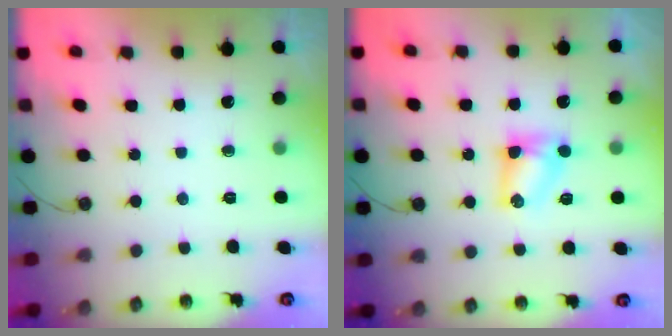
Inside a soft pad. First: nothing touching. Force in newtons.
{"total": 5.0, "press": 4.9, "slide": 0.5}